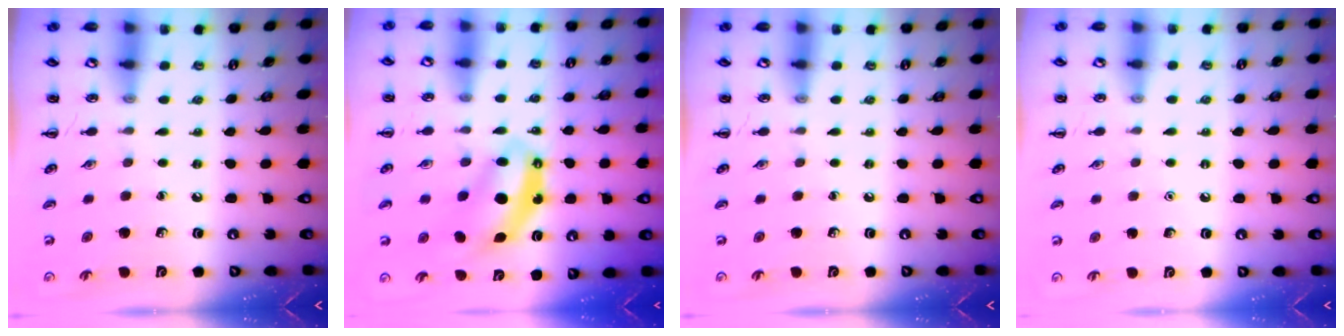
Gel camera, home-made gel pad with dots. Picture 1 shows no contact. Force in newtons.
{"total": 6.8, "press": 6.8, "slide": 0.7}
{"total": 0.0}
{"total": 1.6, "press": 1.6, "slide": 0.1}